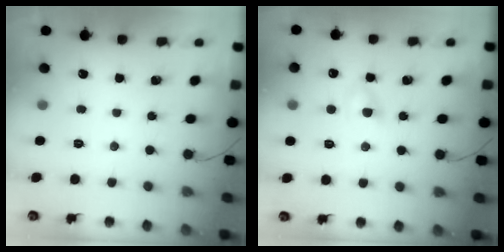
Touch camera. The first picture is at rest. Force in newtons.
{"total": 2.2, "press": 2.1, "slide": 0.9}